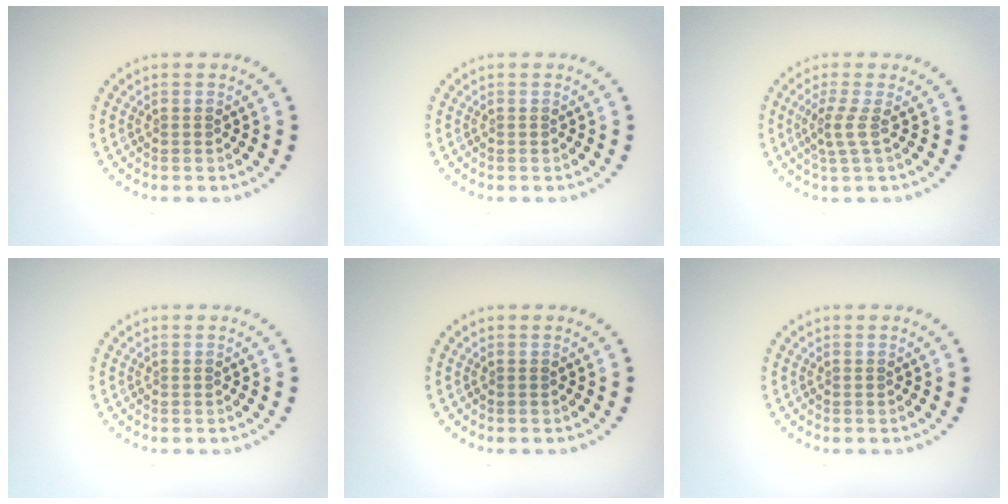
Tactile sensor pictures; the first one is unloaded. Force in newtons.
{"total": 0.0}
{"total": 2.0, "press": 1.3, "slide": 1.5}
{"total": 0.0}
{"total": 0.0}
{"total": 0.0}